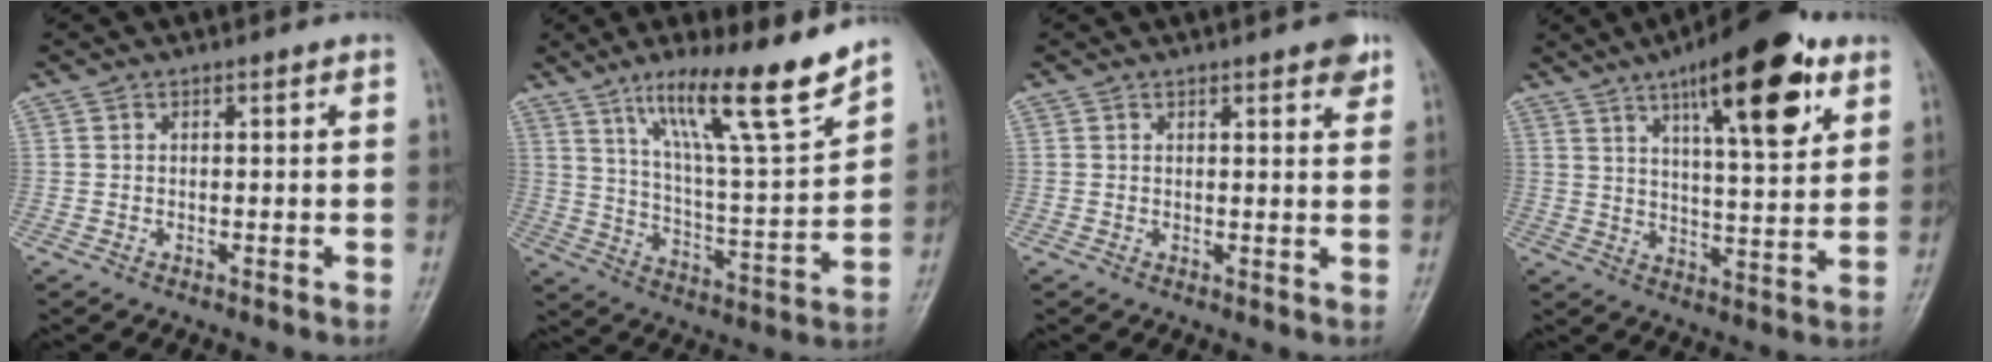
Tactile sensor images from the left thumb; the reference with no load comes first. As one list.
[{"total": 17.0, "force": [12.0, 1.8, 12.0], "torque": [-0.182, -0.071, 0.206]}, {"total": 3.7, "force": [2.2, 1.1, 2.7], "torque": [-0.023, -0.008, 0.025]}, {"total": 18.9, "force": [9.6, 5.8, 15.2], "torque": [-0.197, -0.031, 0.146]}]